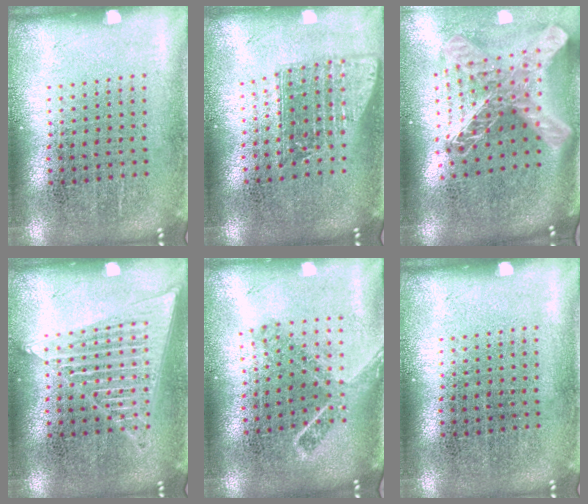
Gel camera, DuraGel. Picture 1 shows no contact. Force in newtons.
{"total": 1.6, "press": 1.2, "slide": 1.0}
{"total": 3.0, "press": 2.1, "slide": 2.2}
{"total": 1.6, "press": 1.6, "slide": 0.2}
{"total": 1.8, "press": 1.3, "slide": 1.2}
{"total": 0.0}